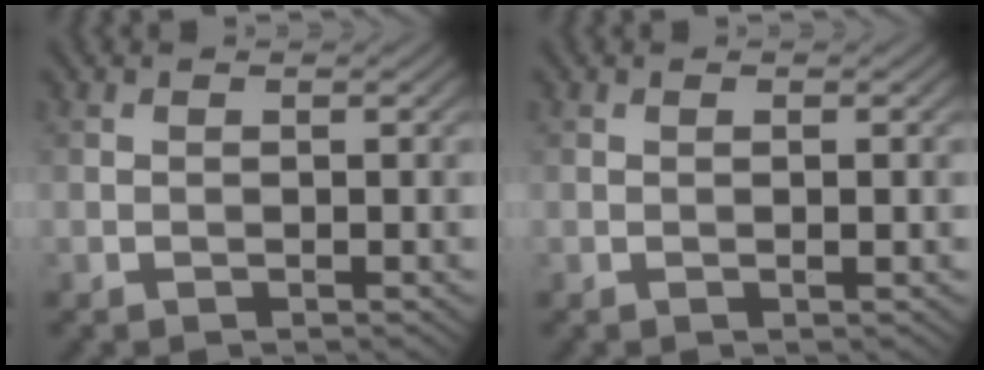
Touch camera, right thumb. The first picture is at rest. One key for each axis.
{"total": 0.7, "fx": 0.0, "fy": 0.0, "fz": 0.7, "tx": -0.013, "ty": 0.000, "tz": -0.001}